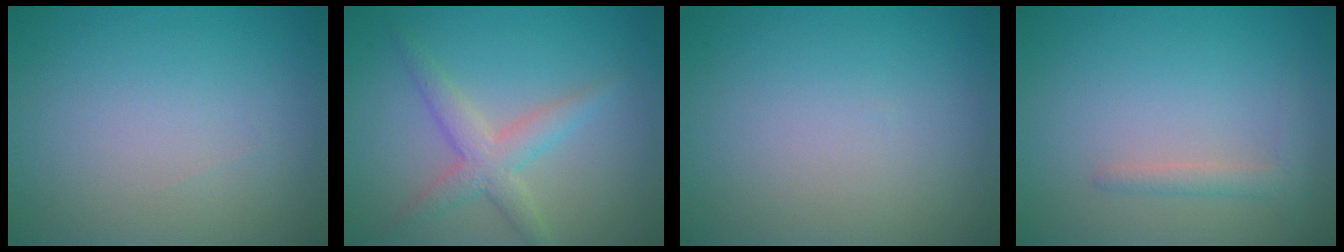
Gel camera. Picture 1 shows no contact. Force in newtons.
{"total": 3.3, "press": 3.3, "slide": 0.1}
{"total": 0.0}
{"total": 1.6, "press": 1.6, "slide": 0.1}